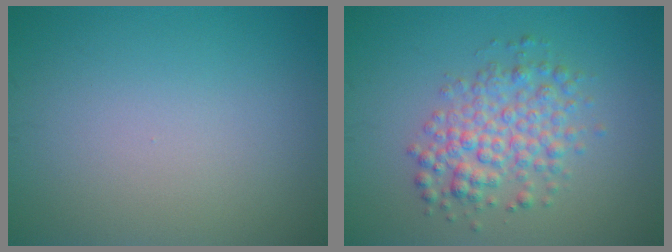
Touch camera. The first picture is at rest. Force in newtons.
{"total": 4.3, "press": 4.3, "slide": 0.1}